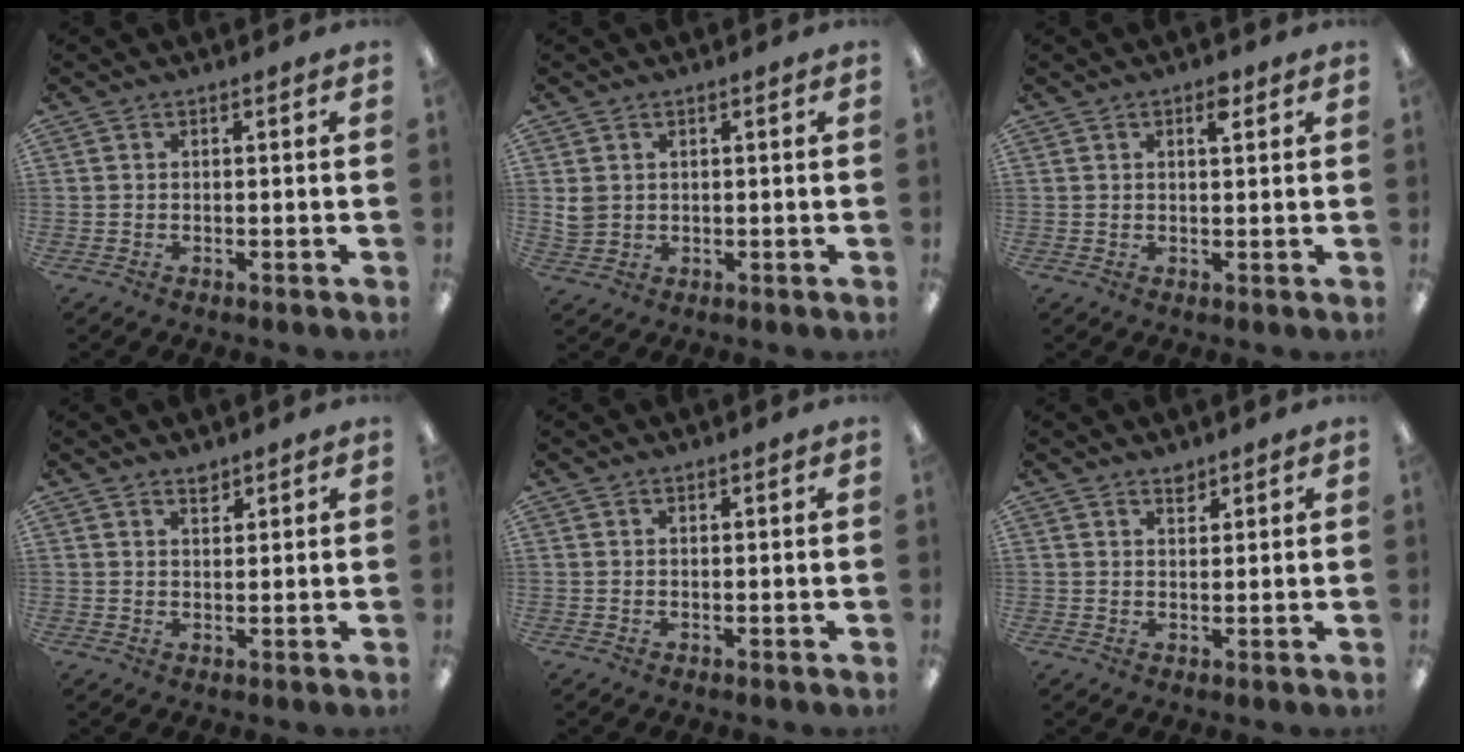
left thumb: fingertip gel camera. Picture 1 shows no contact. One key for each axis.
{"total": 2.9, "fx": 1.3, "fy": 2.3, "fz": 1.1, "tx": -0.024, "ty": 0.003, "tz": 0.026}
{"total": 3.1, "fx": 1.9, "fy": 1.1, "fz": 2.1, "tx": -0.030, "ty": -0.003, "tz": 0.030}
{"total": 2.4, "fx": 2.2, "fy": 0.9, "fz": 0.5, "tx": 0.003, "ty": -0.014, "tz": 0.038}
{"total": 0.6, "fx": 0.6, "fy": 0.1, "fz": 0.1, "tx": -0.003, "ty": 0.000, "tz": 0.011}
{"total": 2.4, "fx": 2.1, "fy": 1.0, "fz": 0.5, "tx": 0.004, "ty": -0.012, "tz": 0.036}